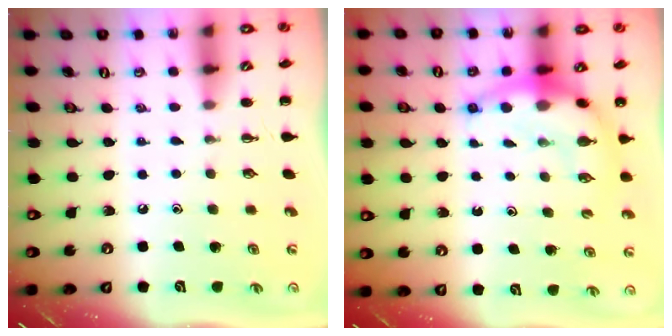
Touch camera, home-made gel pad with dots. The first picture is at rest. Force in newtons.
{"total": 9.6, "press": 9.3, "slide": 2.4}